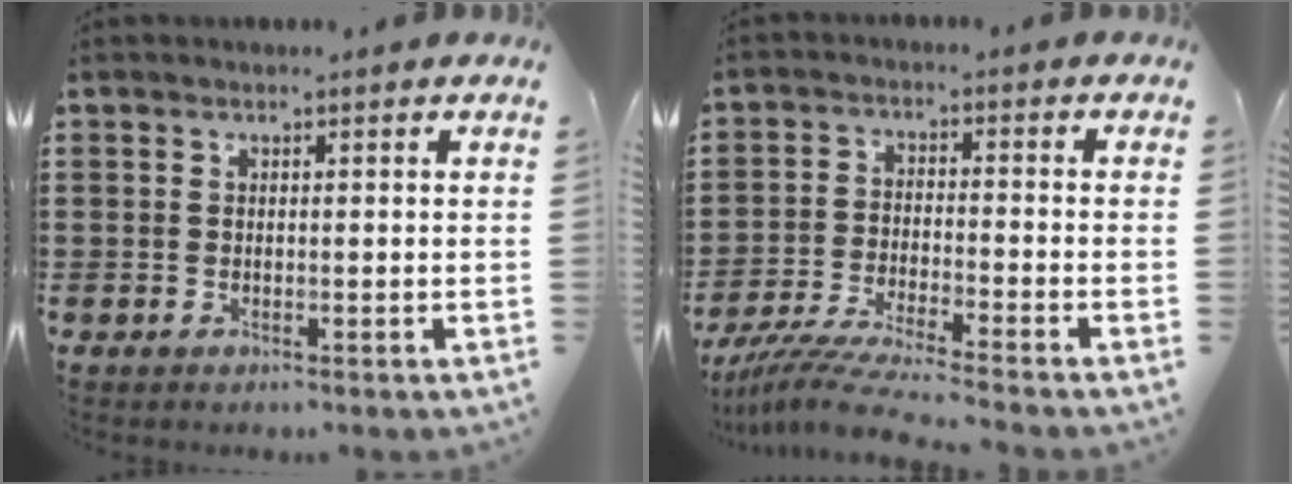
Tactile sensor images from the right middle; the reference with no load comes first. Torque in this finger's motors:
{"motor_torque": [1.45, -0.69, 0.32, 0.04]}